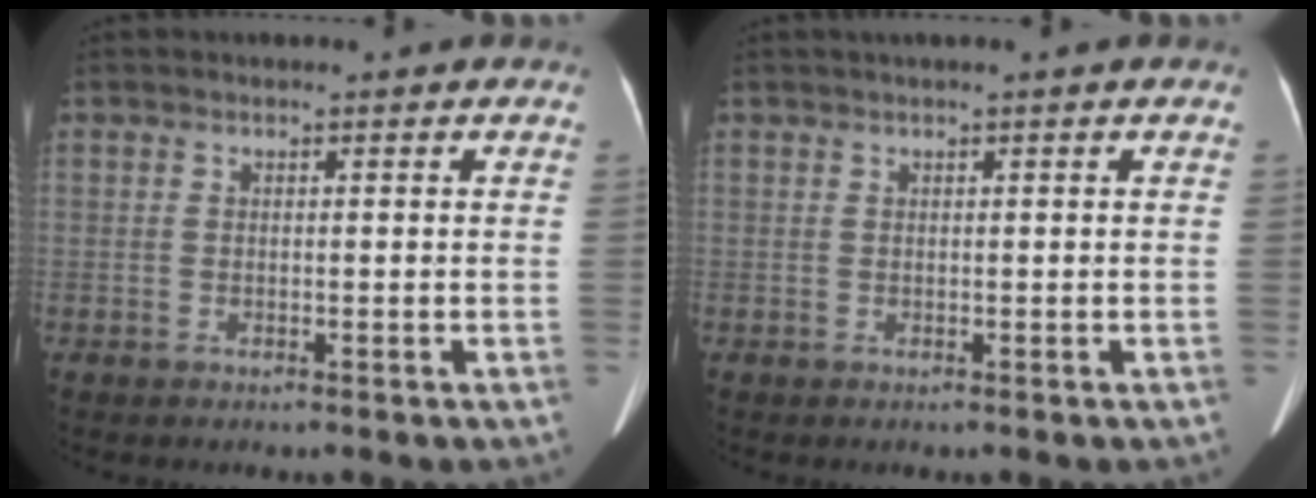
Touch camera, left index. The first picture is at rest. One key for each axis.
{"total": 0.8, "fx": 0.5, "fy": -0.3, "fz": 0.6, "tx": -0.017, "ty": 0.009, "tz": 0.017}